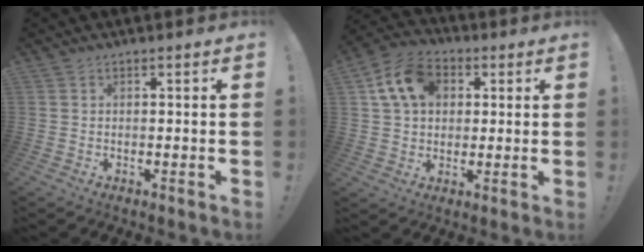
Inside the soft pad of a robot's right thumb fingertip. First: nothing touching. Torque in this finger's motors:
{"motor_torque": [1.04, 1.36, 0.18, -0.07, 0.19]}